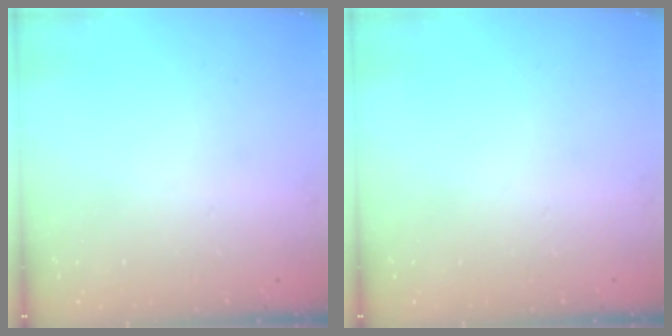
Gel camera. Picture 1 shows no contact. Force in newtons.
{"total": 0.0}